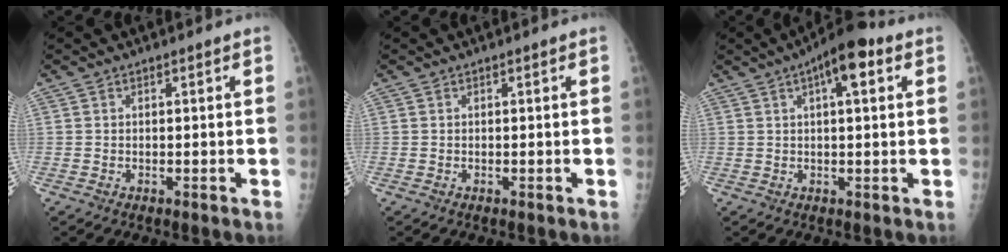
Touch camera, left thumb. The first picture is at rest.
{"total": 0.0}
{"total": 8.7, "force": [3.5, 2.9, 7.4], "torque": [-0.102, 0.014, 0.045]}